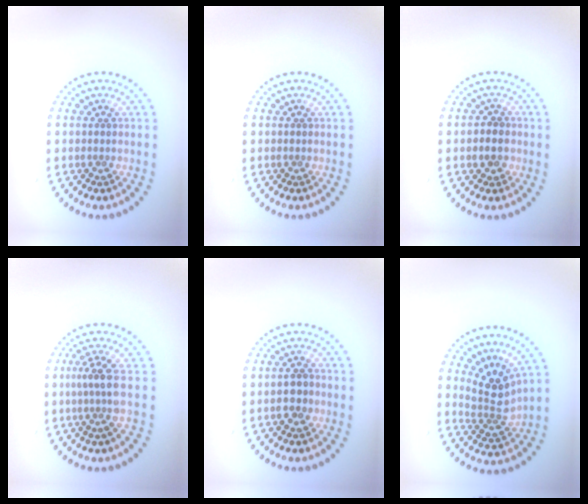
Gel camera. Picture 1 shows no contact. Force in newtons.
{"total": 0.0}
{"total": 2.3, "press": 2.1, "slide": 0.8}
{"total": 2.7, "press": 2.0, "slide": 1.8}
{"total": 1.9, "press": 1.9, "slide": 0.3}
{"total": 3.3, "press": 2.4, "slide": 2.3}